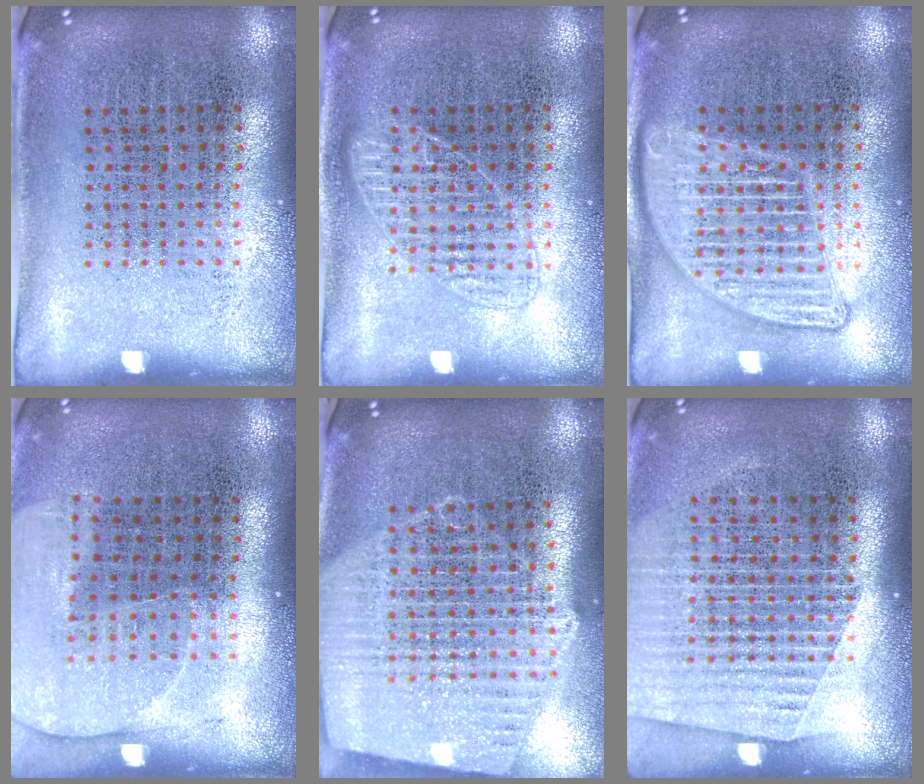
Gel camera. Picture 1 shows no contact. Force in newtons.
{"total": 1.8, "press": 1.8, "slide": 0.3}
{"total": 2.3, "press": 2.3, "slide": 0.2}
{"total": 1.4, "press": 1.3, "slide": 0.5}
{"total": 2.1, "press": 1.9, "slide": 1.0}
{"total": 1.6, "press": 1.5, "slide": 0.6}